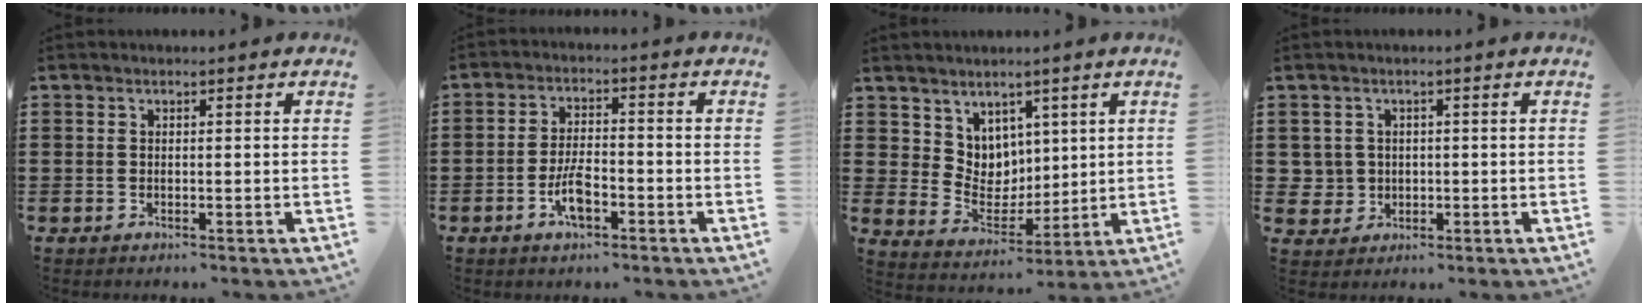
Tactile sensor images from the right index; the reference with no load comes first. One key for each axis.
{"total": 5.2, "fx": -2.3, "fy": 2.0, "fz": 4.2, "tx": -0.088, "ty": 0.002, "tz": -0.046}
{"total": 6.3, "fx": 4.4, "fy": 4.5, "fz": -0.2, "tx": -0.034, "ty": -0.021, "tz": 0.088}
{"total": 2.8, "fx": -0.1, "fy": 2.7, "fz": 0.3, "tx": -0.020, "ty": 0.008, "tz": -0.003}